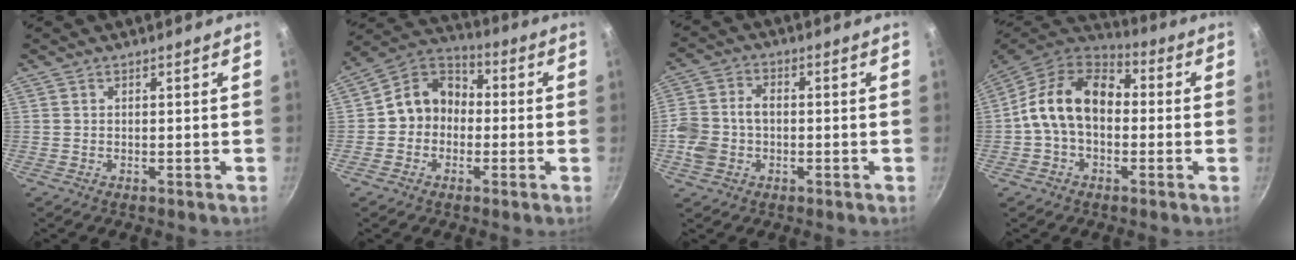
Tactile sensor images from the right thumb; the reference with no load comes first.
{"total": 10.0, "force": [-0.9, 8.5, 5.1], "torque": [-0.046, 0.037, -0.039]}
{"total": 8.2, "force": [-1.3, 6.3, 5.2], "torque": [-0.097, 0.023, -0.032]}
{"total": 14.9, "force": [0.0, 10.4, 10.7], "torque": [-0.157, 0.038, -0.022]}